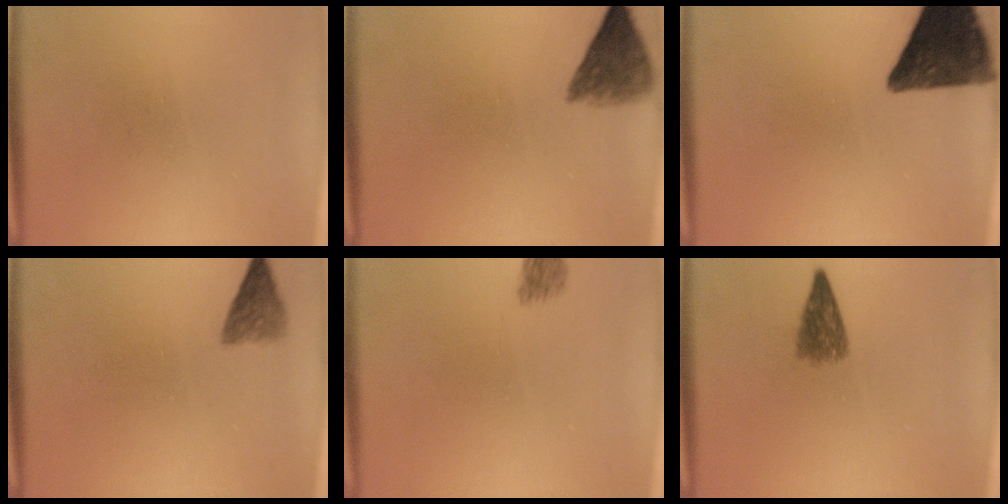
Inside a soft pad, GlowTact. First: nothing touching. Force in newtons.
{"total": 5.3}
{"total": 13.0}
{"total": 2.6}
{"total": 2.1}
{"total": 4.0}